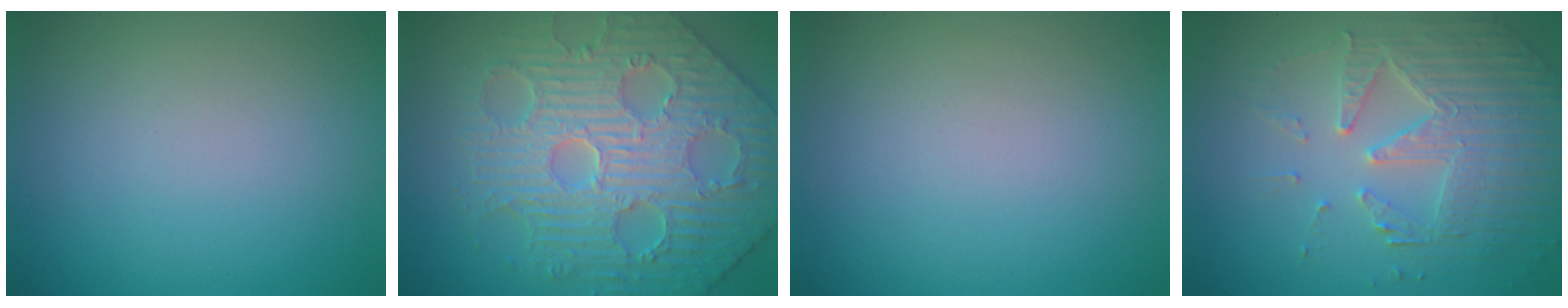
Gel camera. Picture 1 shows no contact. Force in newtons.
{"total": 7.6, "press": 6.3, "slide": 4.3}
{"total": 0.0}
{"total": 5.0, "press": 4.4, "slide": 2.4}